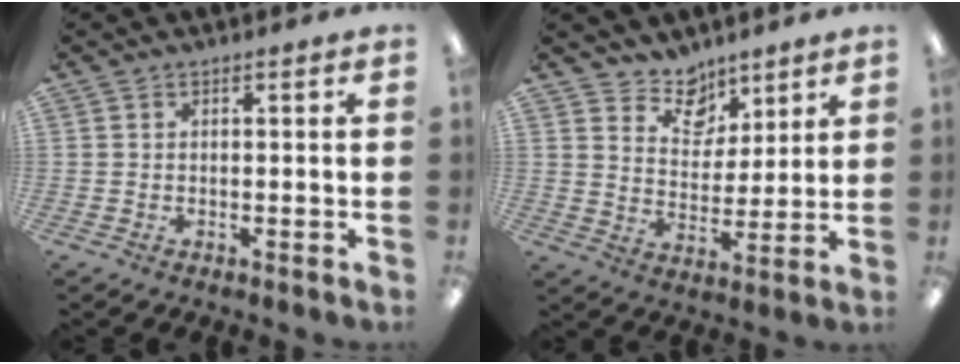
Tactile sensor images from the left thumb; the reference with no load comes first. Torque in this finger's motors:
{"motor_torque": [0.10, -0.06, 0.06, -0.19, -0.05]}